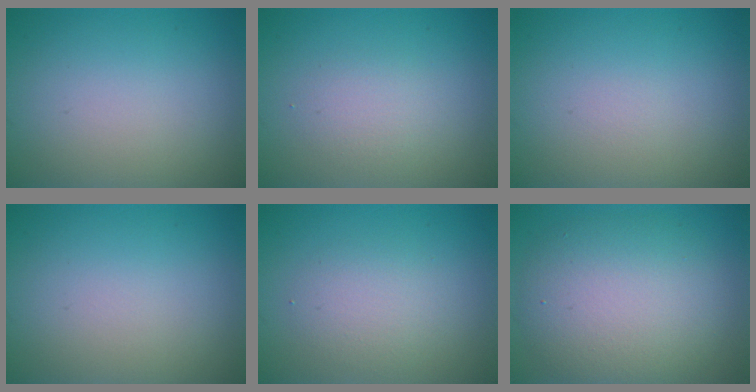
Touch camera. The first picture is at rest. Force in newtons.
{"total": 1.7, "press": 1.7, "slide": 0.1}
{"total": 0.0}
{"total": 0.0}
{"total": 2.4, "press": 2.4, "slide": 0.1}
{"total": 7.3, "press": 7.3, "slide": 0.6}